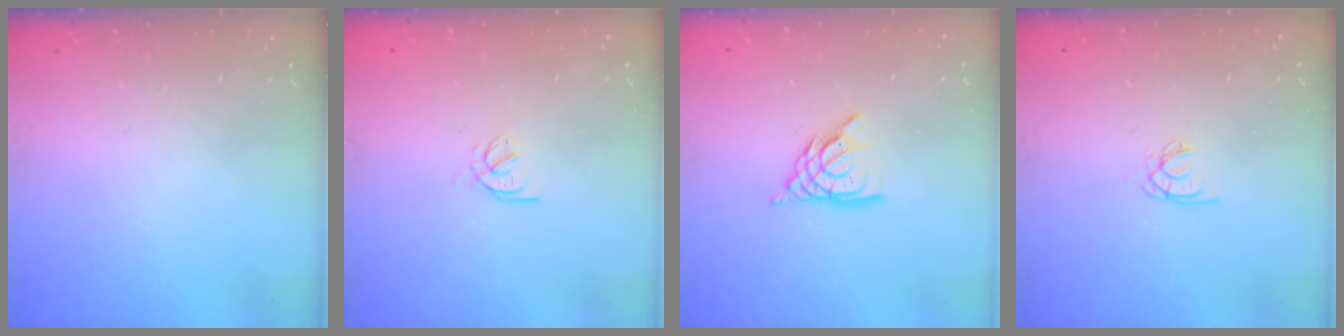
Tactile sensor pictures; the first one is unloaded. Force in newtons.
{"total": 2.6, "press": 2.5, "slide": 0.6}
{"total": 9.0, "press": 8.9, "slide": 1.2}
{"total": 1.9, "press": 1.9, "slide": 0.2}